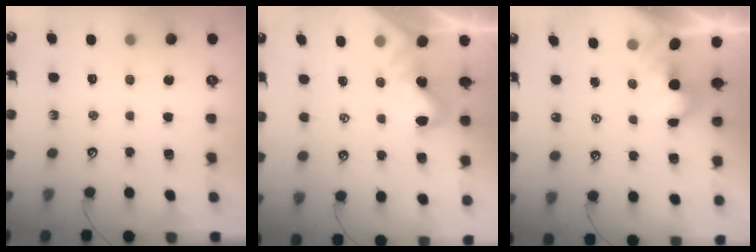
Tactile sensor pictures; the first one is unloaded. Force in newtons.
{"total": 1.8, "press": 1.7, "slide": 0.3}
{"total": 3.8, "press": 3.7, "slide": 0.6}